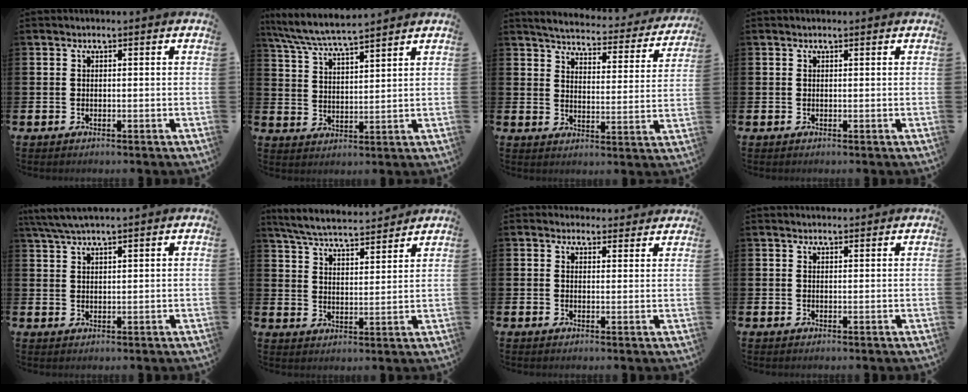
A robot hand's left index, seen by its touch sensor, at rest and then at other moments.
{"total": 6.5, "force": [6.2, 0.3, 2.0], "torque": [-0.061, -0.032, 0.111]}
{"total": 4.0, "force": [3.8, 0.4, 1.0], "torque": [-0.038, -0.038, 0.057]}
{"total": 0.0}
{"total": 4.0, "force": [3.5, 0.4, 1.8], "torque": [-0.048, -0.004, 0.066]}
{"total": 5.6, "force": [5.5, 0.6, 1.2], "torque": [-0.050, -0.034, 0.096]}
{"total": 2.2, "force": [2.1, 0.8, -0.2], "torque": [0.007, -0.010, 0.037]}
{"total": 1.2, "force": [1.2, 0.2, 0.1], "torque": [0.009, -0.002, 0.019]}